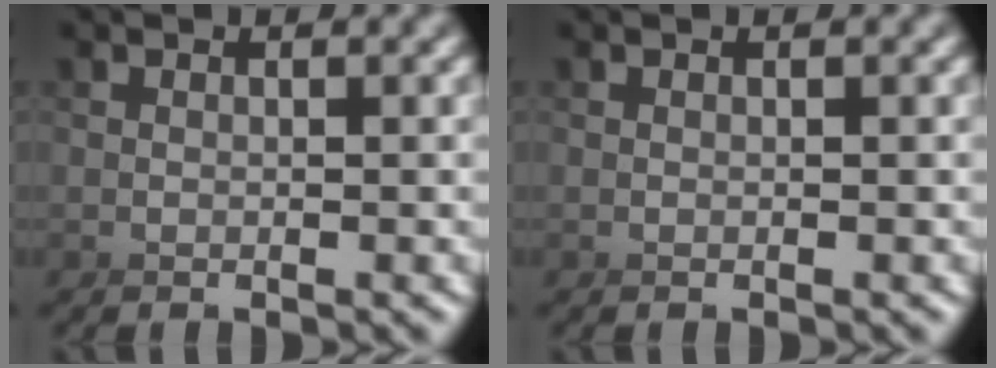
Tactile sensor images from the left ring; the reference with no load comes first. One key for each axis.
{"total": 0.0}